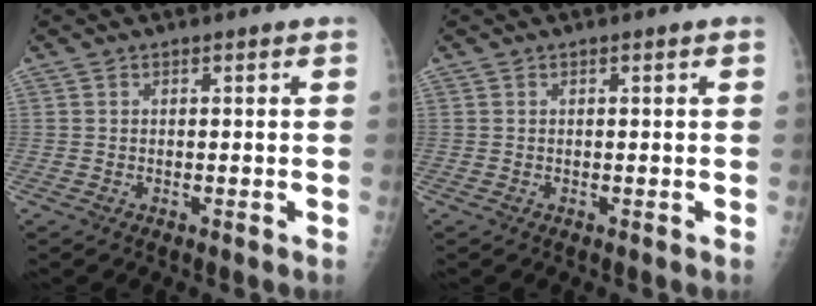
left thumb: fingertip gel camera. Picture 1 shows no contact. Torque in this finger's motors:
{"motor_torque": [0.31, 0.05, 0.22, 0.17, 0.00]}